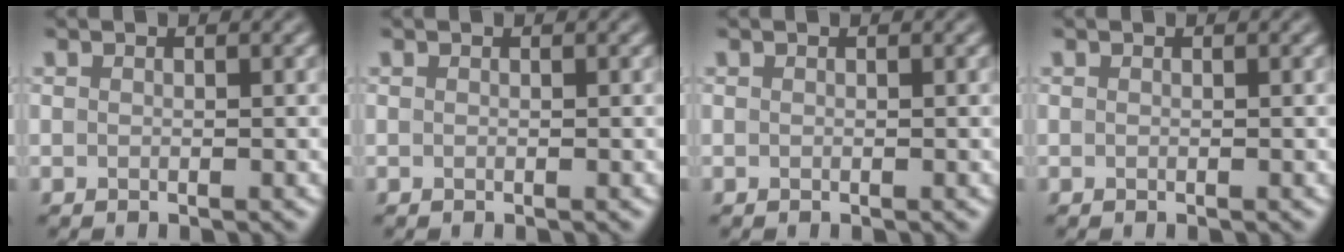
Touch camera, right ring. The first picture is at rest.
{"total": 0.0}
{"total": 0.0}
{"total": 0.0}